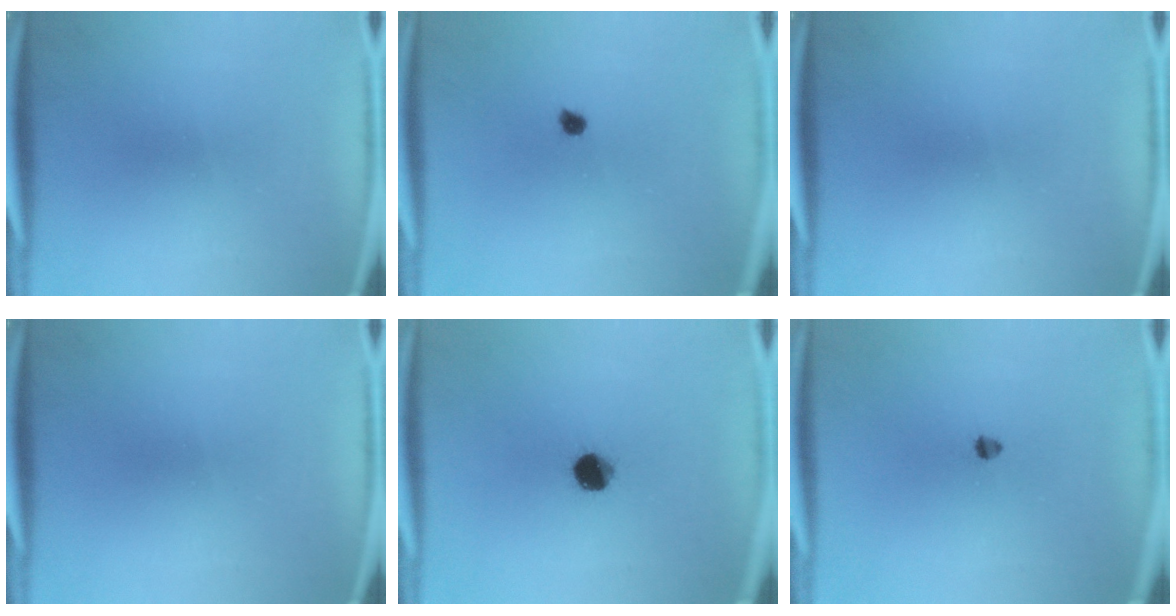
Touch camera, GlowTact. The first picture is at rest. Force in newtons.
{"total": 1.4}
{"total": 0.0}
{"total": 0.0}
{"total": 6.6}
{"total": 1.4}